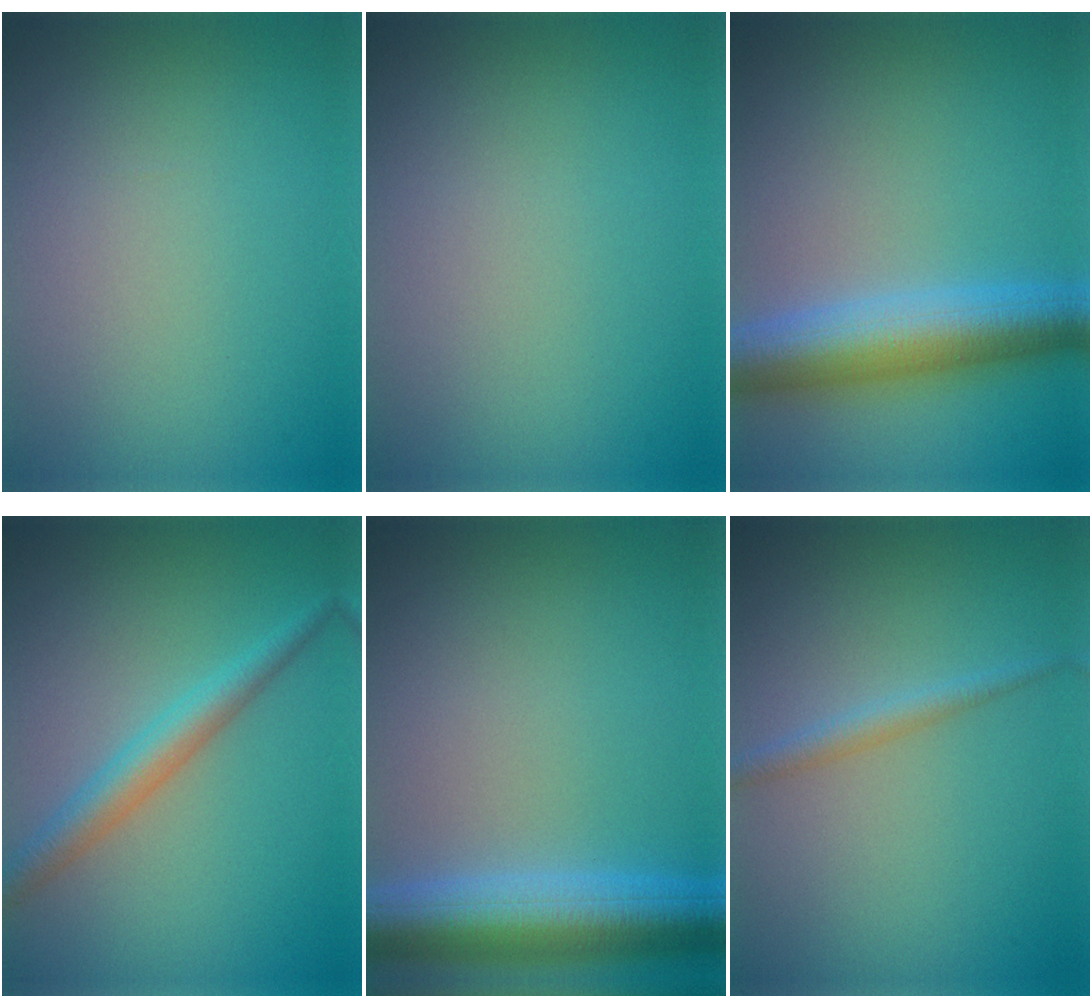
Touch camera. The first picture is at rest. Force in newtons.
{"total": 0.0}
{"total": 7.2, "press": 7.2, "slide": 0.0}
{"total": 3.3, "press": 3.3, "slide": 0.1}
{"total": 7.4, "press": 7.4, "slide": 0.4}
{"total": 1.6, "press": 1.6, "slide": 0.1}